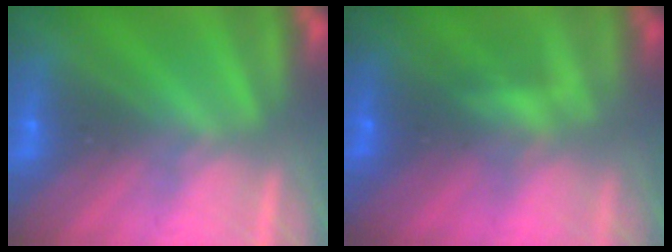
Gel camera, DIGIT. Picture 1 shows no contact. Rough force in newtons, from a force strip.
{"total": 4.8}